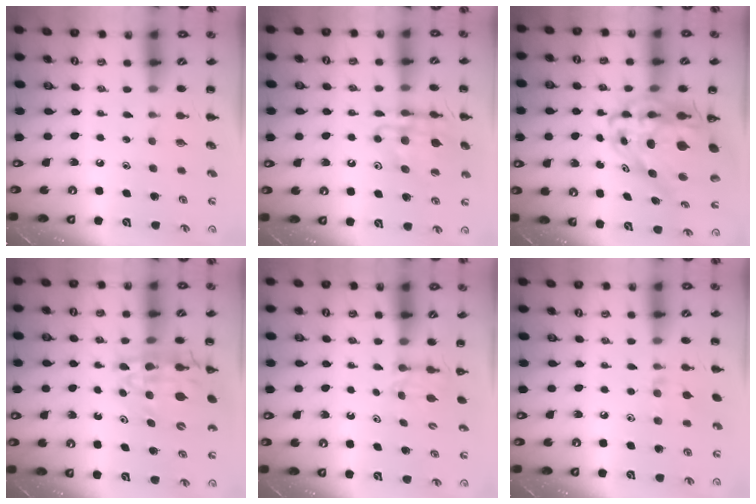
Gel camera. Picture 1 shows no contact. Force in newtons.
{"total": 15.0, "press": 14.7, "slide": 3.1}
{"total": 15.5, "press": 14.8, "slide": 4.6}
{"total": 15.1, "press": 14.5, "slide": 4.1}
{"total": 3.8, "press": 3.6, "slide": 1.1}
{"total": 6.5, "press": 6.1, "slide": 2.3}